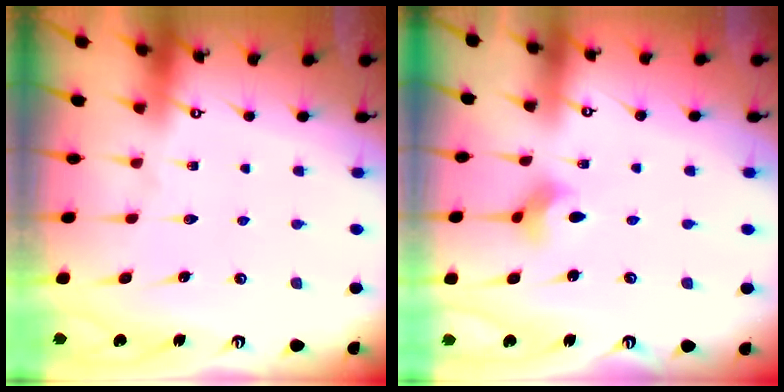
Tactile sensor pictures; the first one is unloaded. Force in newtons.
{"total": 2.9, "press": 2.9, "slide": 0.4}